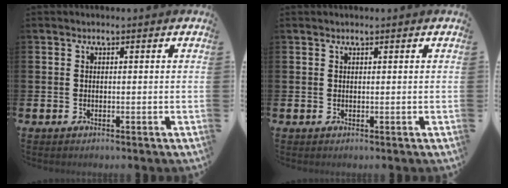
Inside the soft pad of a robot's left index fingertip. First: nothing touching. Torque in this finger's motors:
{"motor_torque": [-0.13, -0.17, 0.09, 0.00]}